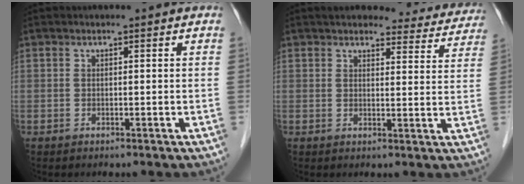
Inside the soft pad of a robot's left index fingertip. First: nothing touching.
{"total": 14.5, "force": [13.4, 4.0, 3.7], "torque": [-0.010, -0.004, 0.138]}